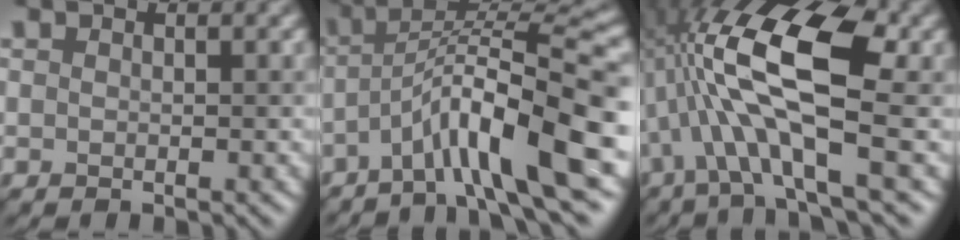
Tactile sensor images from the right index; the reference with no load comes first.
{"total": 10.1, "force": [-4.4, 1.8, 9.0], "torque": [-0.130, 0.020, -0.077]}
{"total": 11.3, "force": [0.4, 4.0, 10.5], "torque": [-0.197, 0.021, 0.003]}